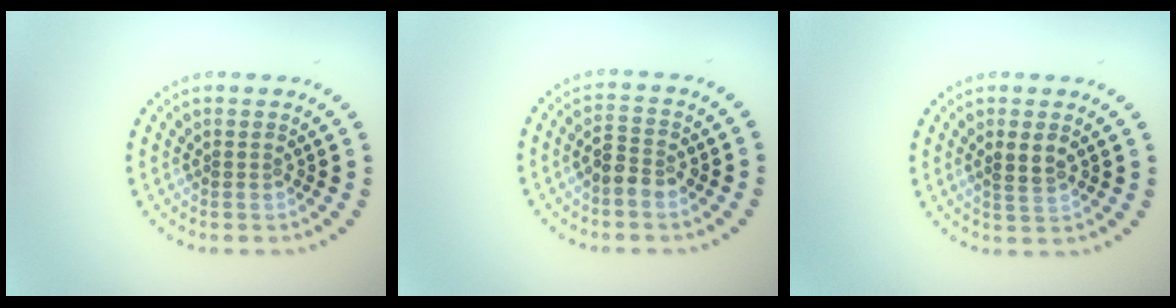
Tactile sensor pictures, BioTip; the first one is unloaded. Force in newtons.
{"total": 2.4, "press": 2.3, "slide": 0.6}
{"total": 1.9, "press": 1.9, "slide": 0.5}